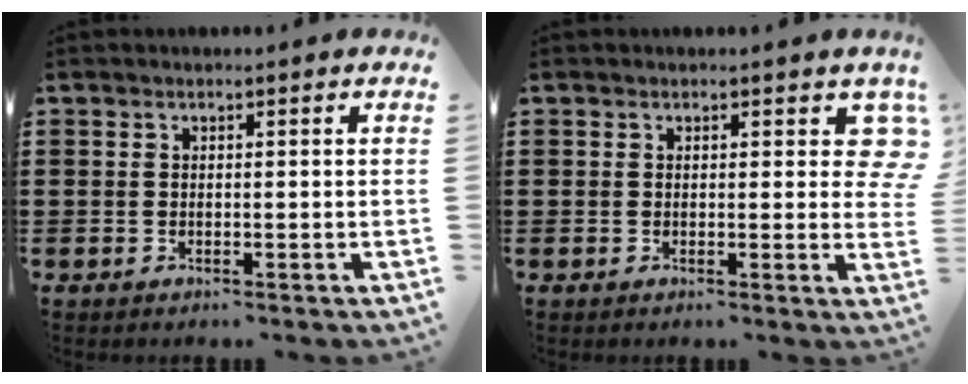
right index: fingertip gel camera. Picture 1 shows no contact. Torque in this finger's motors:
{"motor_torque": [-0.06, -0.01, 0.12, -0.01]}